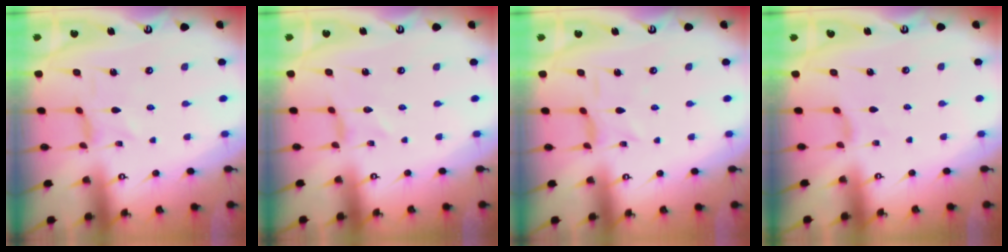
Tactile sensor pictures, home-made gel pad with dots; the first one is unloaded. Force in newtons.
{"total": 0.0}
{"total": 2.1, "press": 2.1, "slide": 0.6}
{"total": 1.8, "press": 1.7, "slide": 0.5}